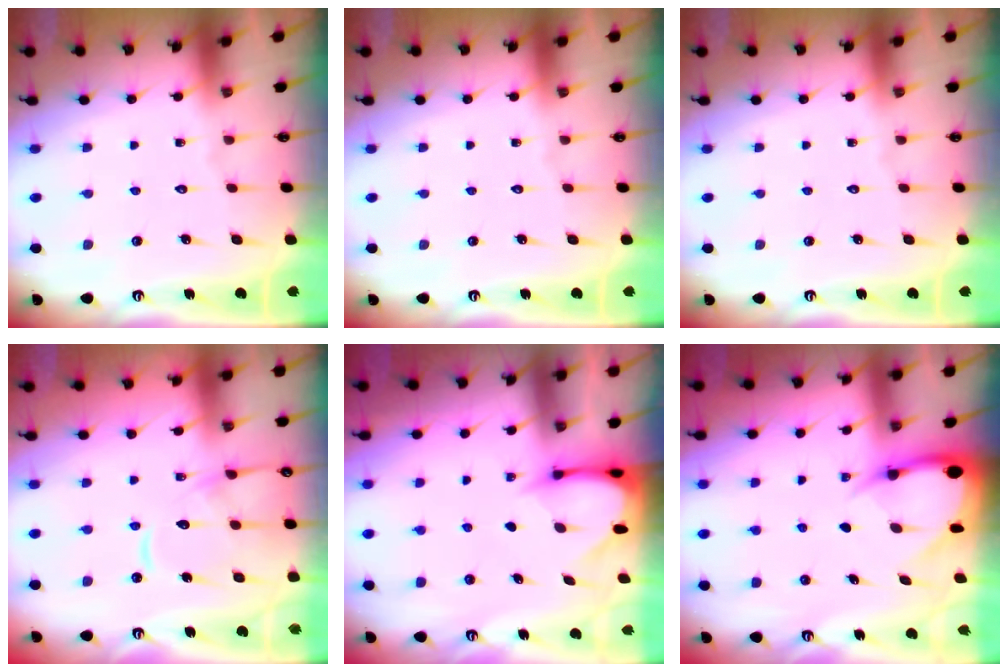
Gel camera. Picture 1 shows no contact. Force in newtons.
{"total": 0.0}
{"total": 0.0}
{"total": 13.3, "press": 13.2, "slide": 1.3}
{"total": 3.4, "press": 3.4, "slide": 0.3}
{"total": 5.4, "press": 5.4, "slide": 0.7}